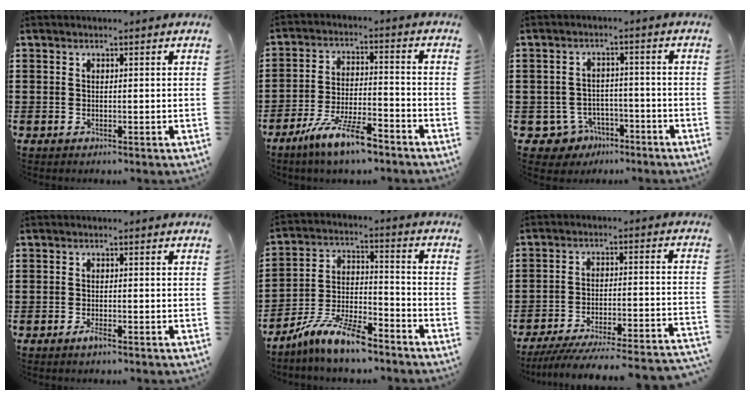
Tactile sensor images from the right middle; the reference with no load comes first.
{"total": 8.1, "force": [-6.0, 1.1, 5.4], "torque": [-0.114, -0.003, -0.113]}
{"total": 3.8, "force": [-3.0, 2.3, 0.8], "torque": [-0.036, 0.006, -0.062]}
{"total": 1.6, "force": [-0.9, 0.3, 1.3], "torque": [-0.031, -0.006, -0.017]}
{"total": 9.4, "force": [-7.8, 1.5, 5.1], "torque": [-0.101, 0.016, -0.152]}
{"total": 5.8, "force": [-5.3, -0.5, 2.3], "torque": [-0.039, -0.012, -0.105]}